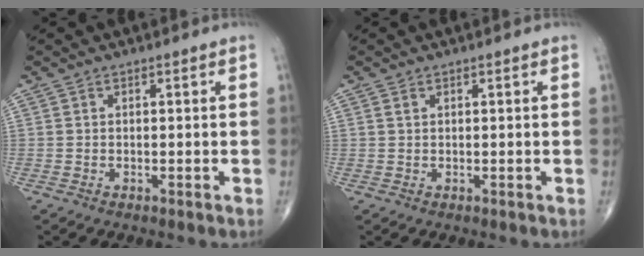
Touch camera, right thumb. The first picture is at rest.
{"total": 0.7, "force": [0.4, 0.5, 0.4], "torque": [-0.009, 0.002, 0.008]}